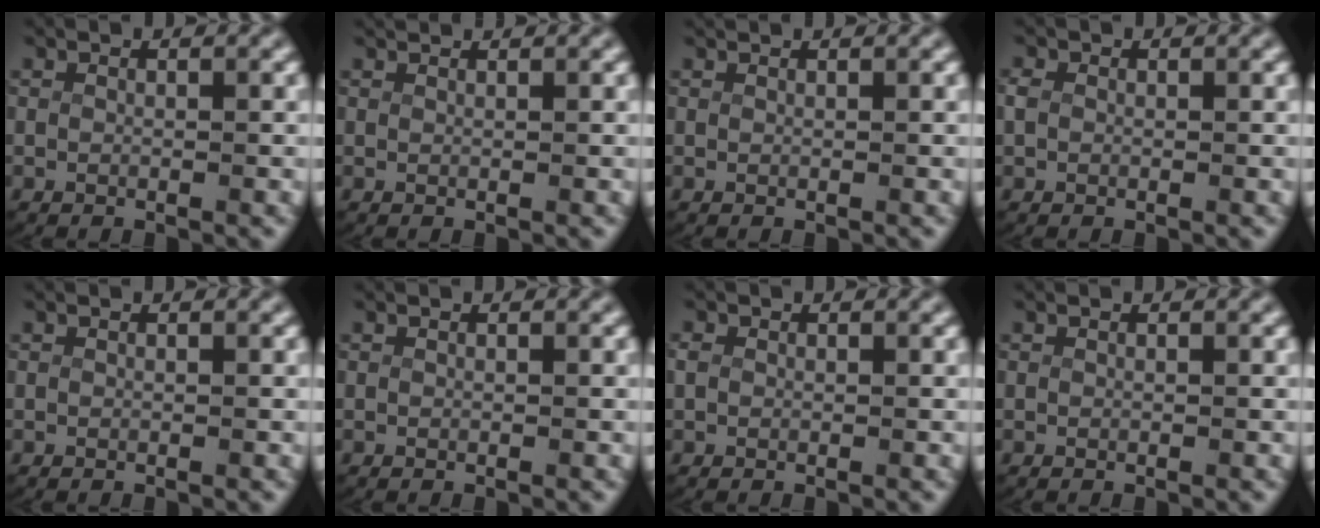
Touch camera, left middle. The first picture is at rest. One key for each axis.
{"total": 0.8, "fx": 0.8, "fy": -0.2, "fz": 0.0, "tx": 0.002, "ty": -0.002, "tz": 0.015}
{"total": 0.5, "fx": 0.5, "fy": -0.2, "fz": 0.0, "tx": 0.001, "ty": -0.002, "tz": 0.010}
{"total": 0.9, "fx": 0.1, "fy": 0.7, "fz": 0.5, "tx": -0.018, "ty": -0.003, "tz": 0.004}
{"total": 0.0}
{"total": 0.0}
{"total": 0.8, "fx": 0.1, "fy": 0.7, "fz": 0.4, "tx": -0.017, "ty": -0.004, "tz": 0.004}
{"total": 0.0}